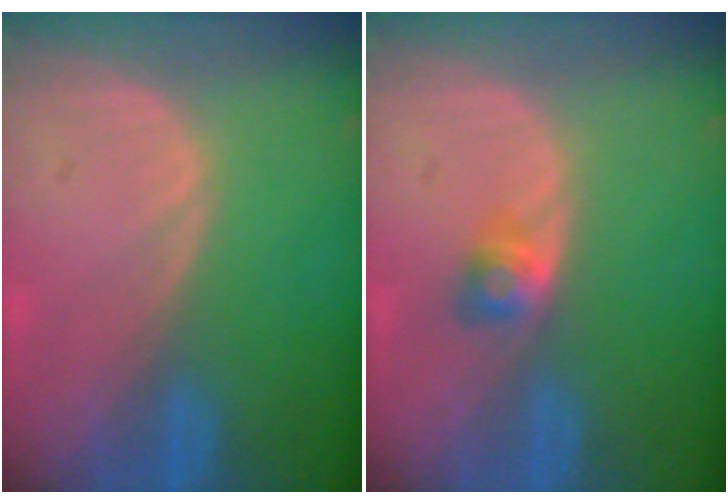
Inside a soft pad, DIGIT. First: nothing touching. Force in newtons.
{"total": 2.7, "press": 2.4, "slide": 1.1}